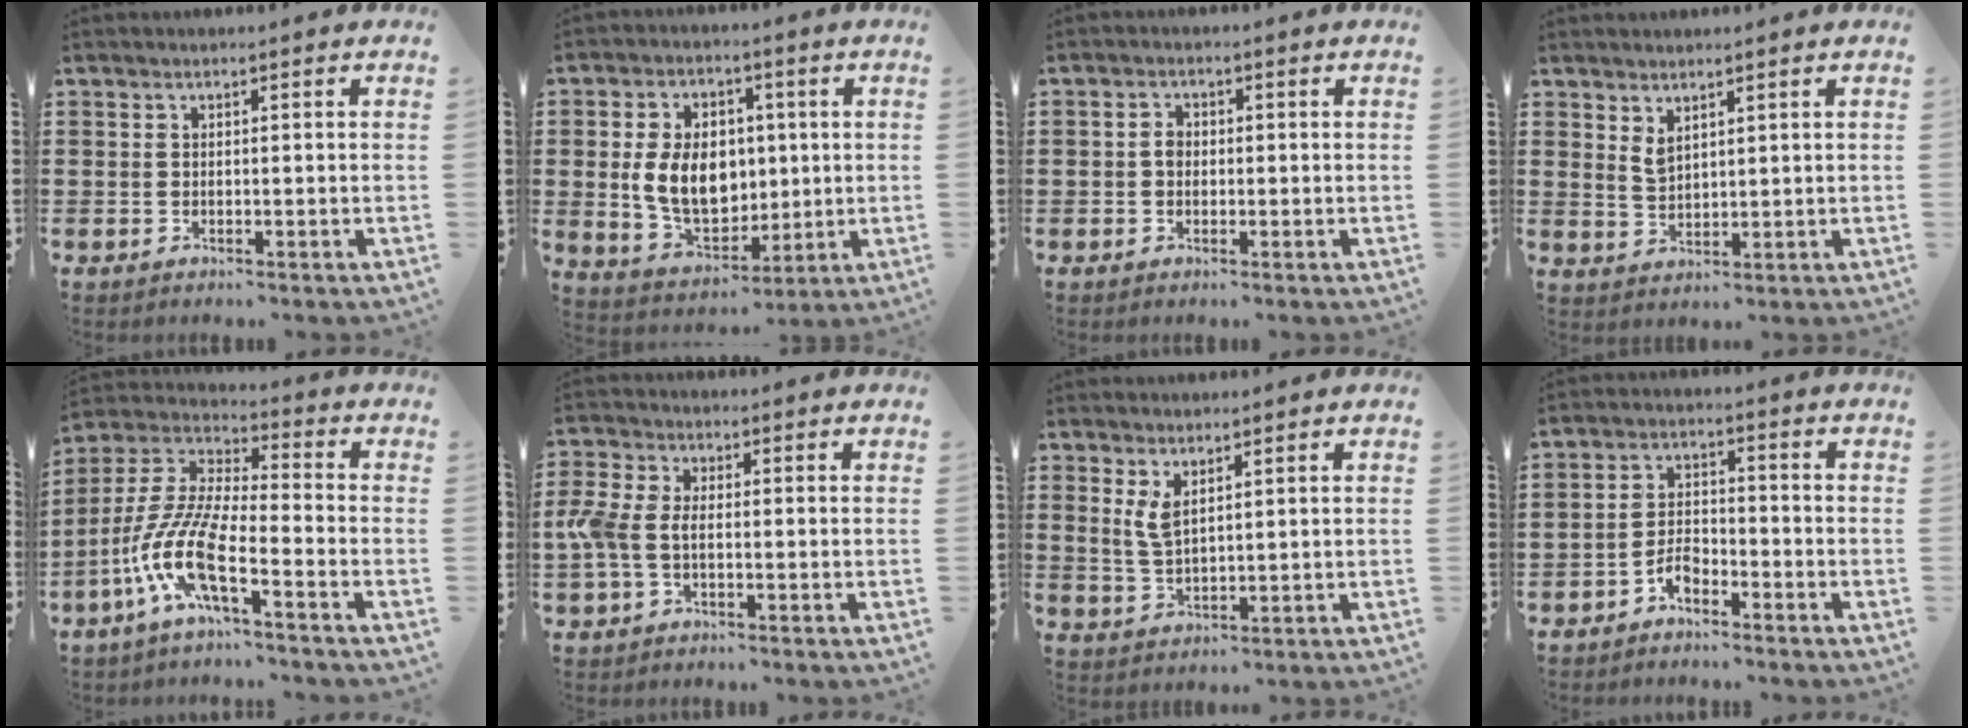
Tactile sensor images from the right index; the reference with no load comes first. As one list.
[{"total": 10.0, "force": [0.6, 7.2, 6.9], "torque": [-0.146, 0.011, 0.008]}, {"total": 1.8, "force": [-0.2, 1.3, 1.2], "torque": [-0.023, 0.007, -0.005]}, {"total": 2.5, "force": [1.8, 1.1, 1.3], "torque": [-0.029, 0.003, 0.034]}, {"total": 10.9, "force": [-6.1, 2.0, 8.8], "torque": [-0.225, -0.023, -0.129]}, {"total": 4.5, "force": [-0.9, 2.6, 3.5], "torque": [-0.110, -0.011, -0.028]}, {"total": 3.4, "force": [1.8, 1.2, 2.6], "torque": [-0.064, 0.000, 0.031]}, {"total": 3.4, "force": [-2.6, 1.5, 1.6], "torque": [-0.033, 0.009, -0.052]}]